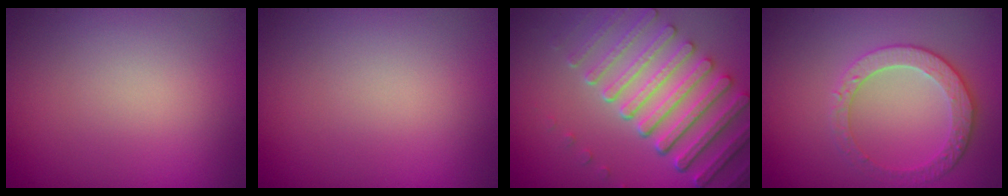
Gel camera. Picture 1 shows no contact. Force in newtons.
{"total": 0.0}
{"total": 7.3, "press": 5.6, "slide": 4.8}
{"total": 3.6, "press": 3.3, "slide": 1.4}